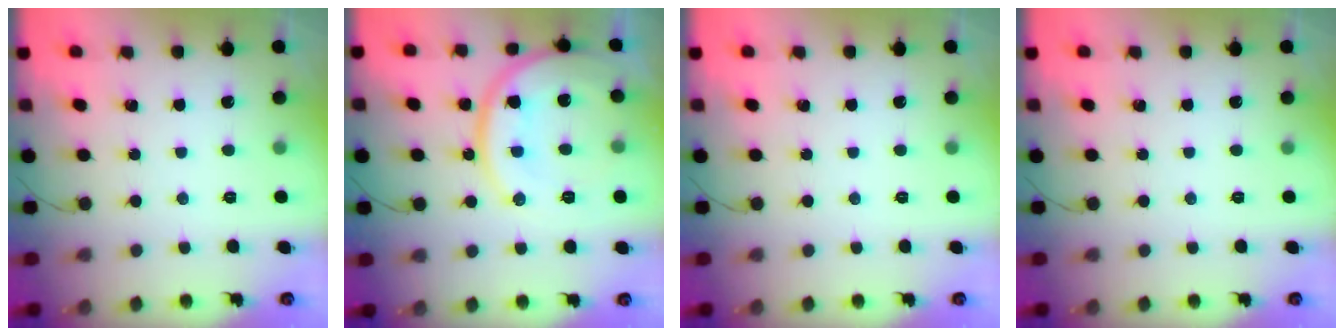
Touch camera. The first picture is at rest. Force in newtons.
{"total": 19.1, "press": 19.0, "slide": 2.5}
{"total": 0.0}
{"total": 0.0}